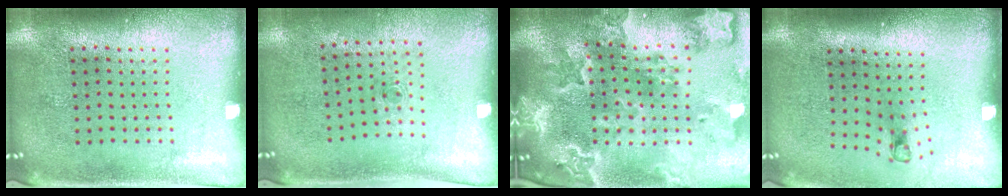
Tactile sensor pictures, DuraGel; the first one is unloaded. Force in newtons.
{"total": 0.6, "press": 0.2, "slide": 0.6}
{"total": 4.7, "press": 3.8, "slide": 2.8}
{"total": 0.8, "press": 0.4, "slide": 0.7}